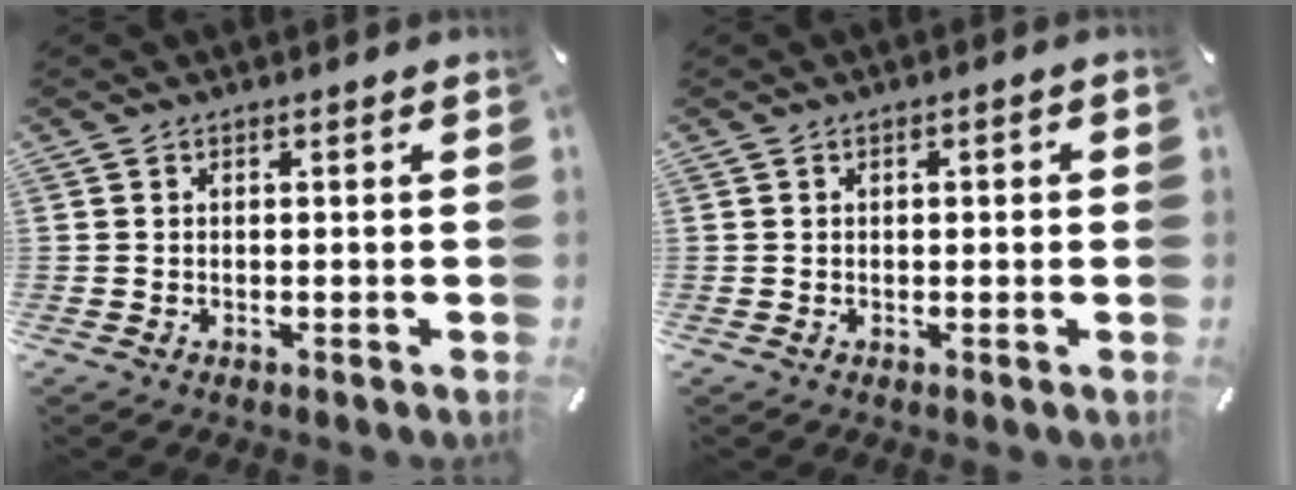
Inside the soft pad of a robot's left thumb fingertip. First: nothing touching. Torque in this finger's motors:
{"motor_torque": [-0.11, -0.05, -0.07, 0.00, 0.00]}